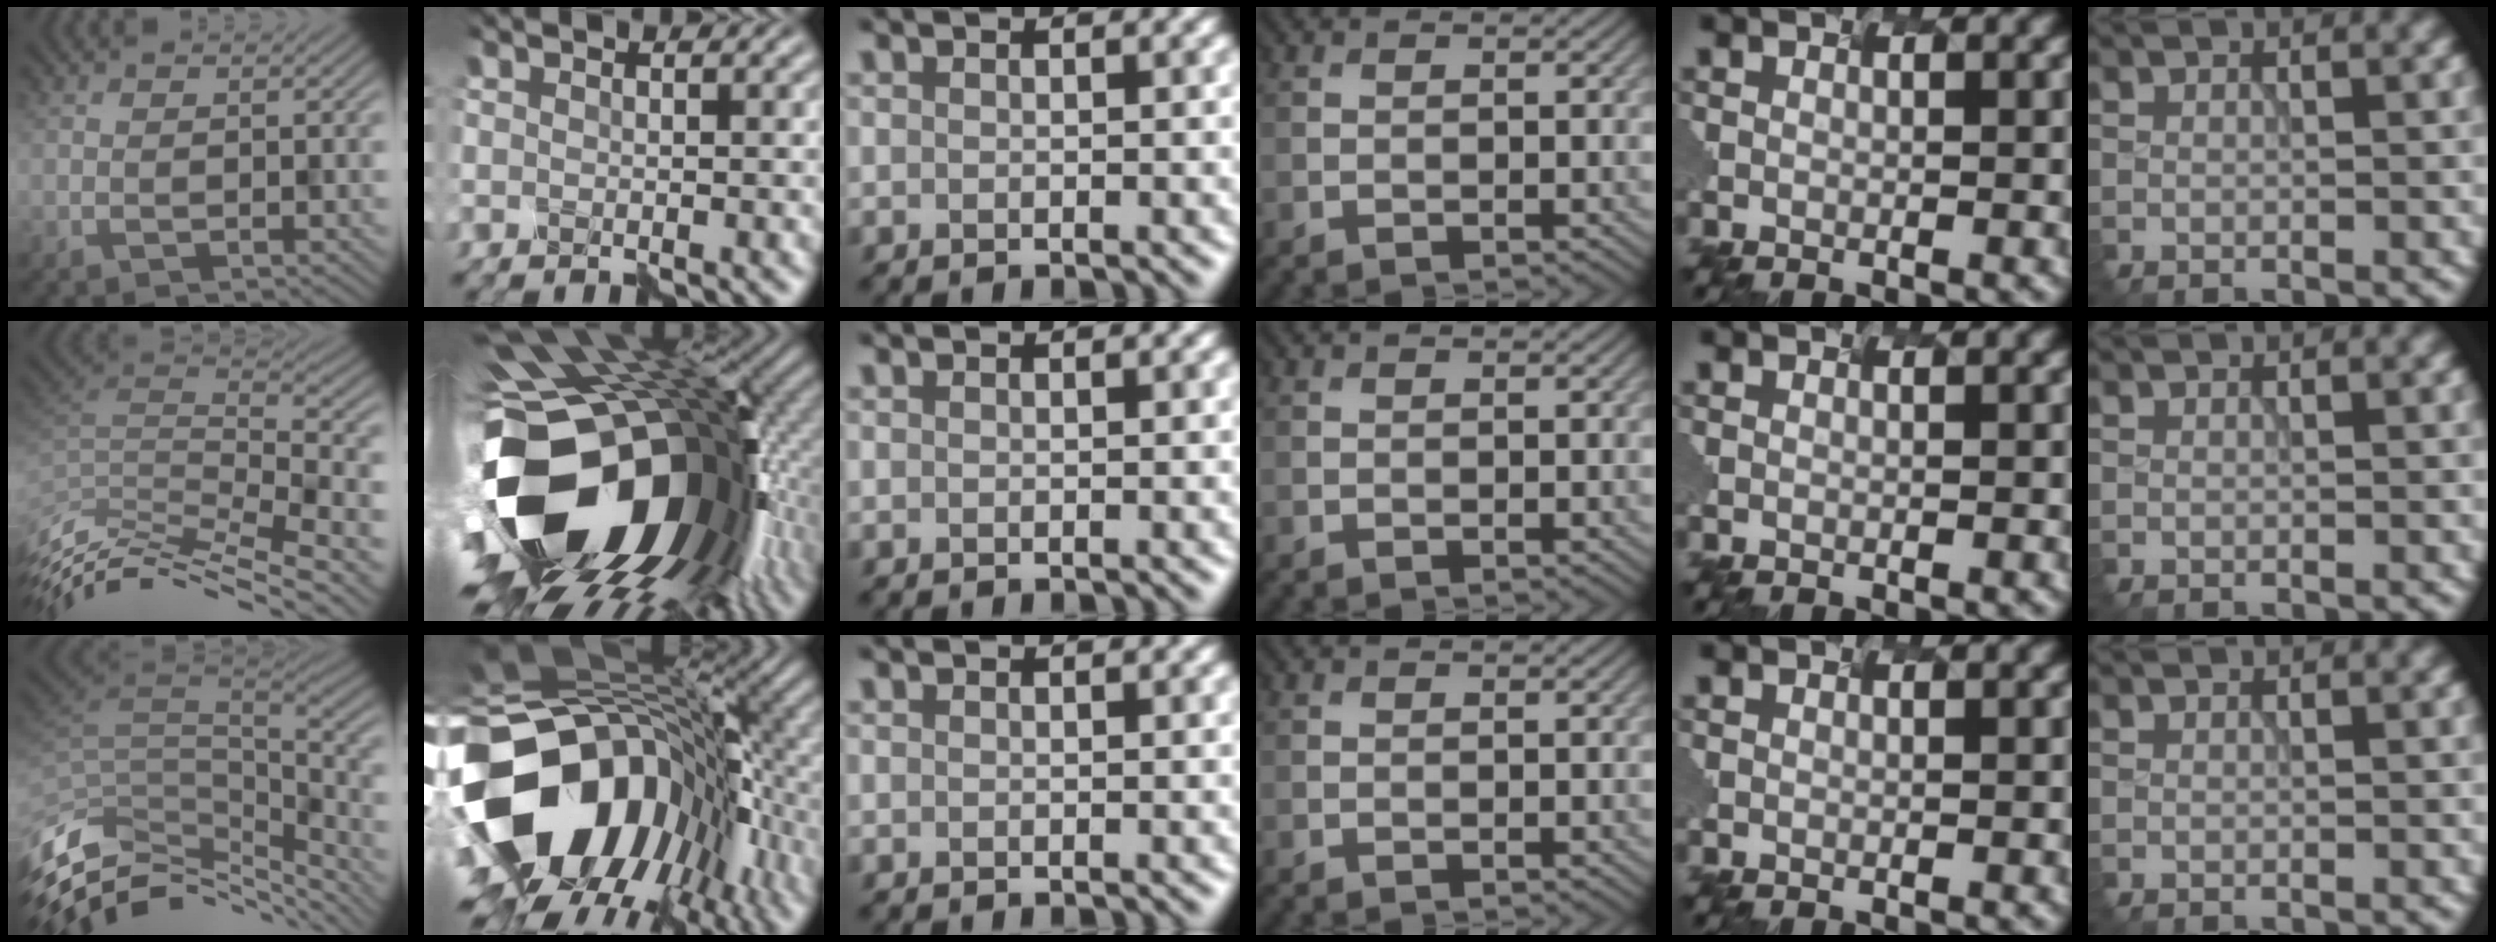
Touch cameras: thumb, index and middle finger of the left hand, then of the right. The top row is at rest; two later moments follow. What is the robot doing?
{"motion": "disassemble", "object": "puzzle pieces"}